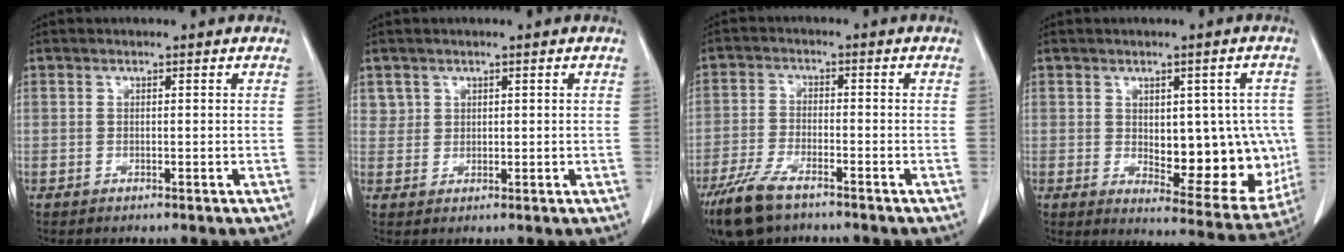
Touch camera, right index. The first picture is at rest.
{"total": 2.1, "force": [1.2, 1.7, -0.2], "torque": [0.018, 0.003, 0.015]}
{"total": 8.1, "force": [-5.8, 2.6, 4.9], "torque": [-0.106, -0.016, -0.107]}
{"total": 13.6, "force": [-0.4, 6.2, 12.0], "torque": [-0.139, -0.001, 0.016]}